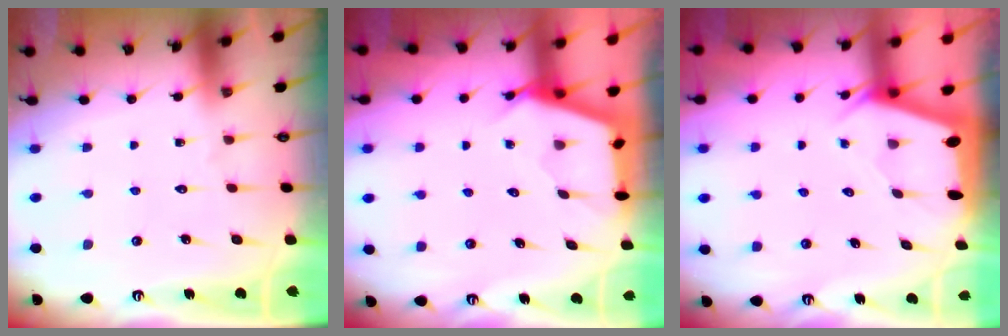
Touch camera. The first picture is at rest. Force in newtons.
{"total": 2.6, "press": 2.6, "slide": 0.3}
{"total": 1.9, "press": 1.9, "slide": 0.3}